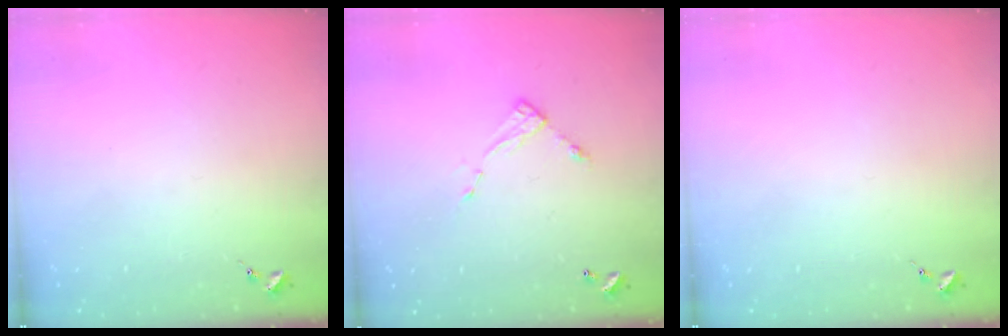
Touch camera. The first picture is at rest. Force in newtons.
{"total": 6.6, "press": 6.6, "slide": 0.5}
{"total": 0.0}